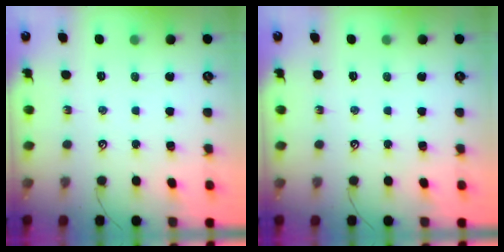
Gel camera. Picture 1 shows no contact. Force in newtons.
{"total": 0.0}